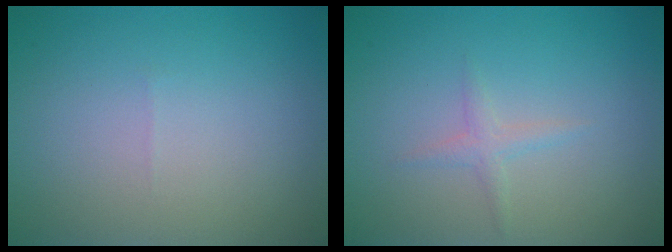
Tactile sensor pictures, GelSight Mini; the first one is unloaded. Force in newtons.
{"total": 1.1, "press": 1.1, "slide": 0.0}